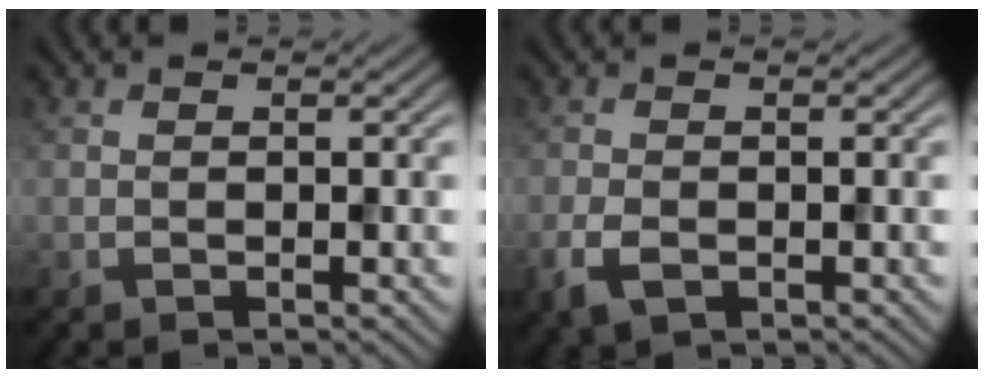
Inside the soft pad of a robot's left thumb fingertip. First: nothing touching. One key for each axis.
{"total": 3.1, "fx": -1.4, "fy": 1.7, "fz": 2.2, "tx": -0.057, "ty": -0.009, "tz": -0.028}